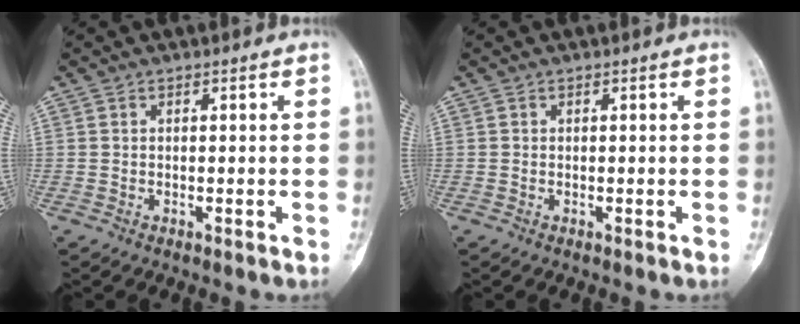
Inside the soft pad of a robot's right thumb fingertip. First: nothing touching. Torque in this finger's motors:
{"motor_torque": [0.05, -0.05, 0.02, -0.01, -0.01]}